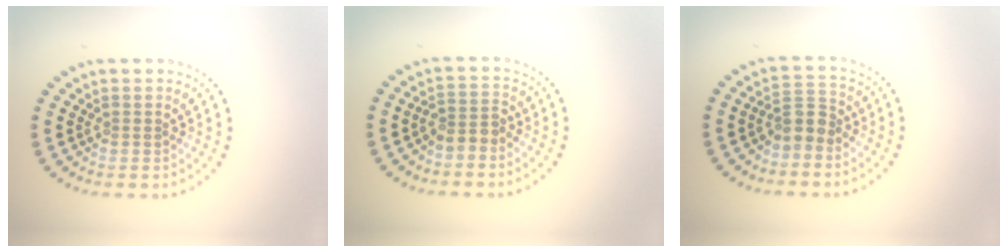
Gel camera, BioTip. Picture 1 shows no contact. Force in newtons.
{"total": 2.0, "press": 1.7, "slide": 1.1}
{"total": 2.2, "press": 1.8, "slide": 1.3}